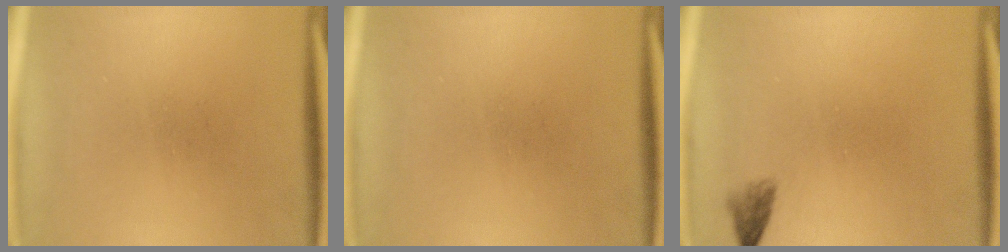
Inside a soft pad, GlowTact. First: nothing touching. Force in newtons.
{"total": 0.0}
{"total": 1.5}